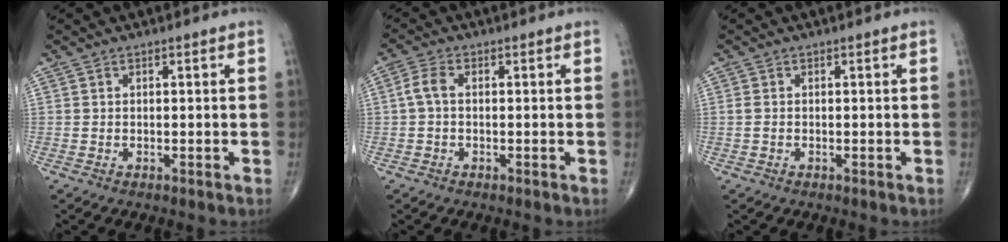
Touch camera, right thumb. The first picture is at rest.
{"total": 3.0, "force": [0.0, 1.6, 2.5], "torque": [-0.059, 0.007, -0.006]}
{"total": 1.1, "force": [-0.1, 0.8, 0.8], "torque": [-0.024, 0.002, -0.001]}